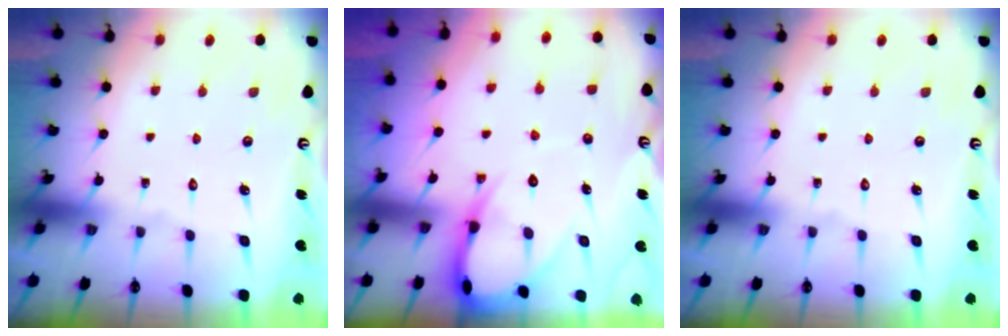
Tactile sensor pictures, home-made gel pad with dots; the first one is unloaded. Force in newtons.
{"total": 9.1, "press": 9.1, "slide": 0.9}
{"total": 0.0}